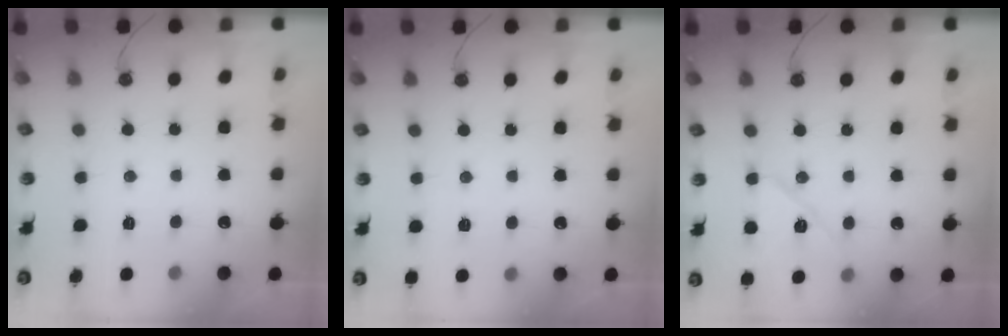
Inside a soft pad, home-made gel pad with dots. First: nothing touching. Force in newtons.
{"total": 1.9, "press": 1.9, "slide": 0.4}
{"total": 10.0, "press": 10.0, "slide": 0.4}